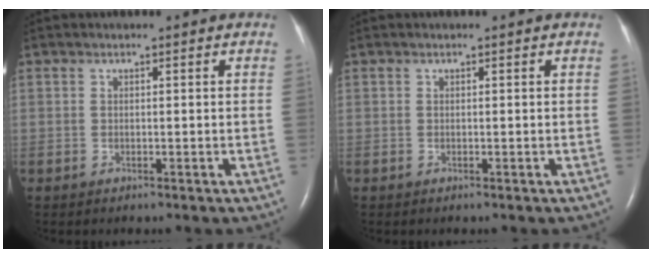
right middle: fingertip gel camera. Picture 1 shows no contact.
{"total": 0.0}